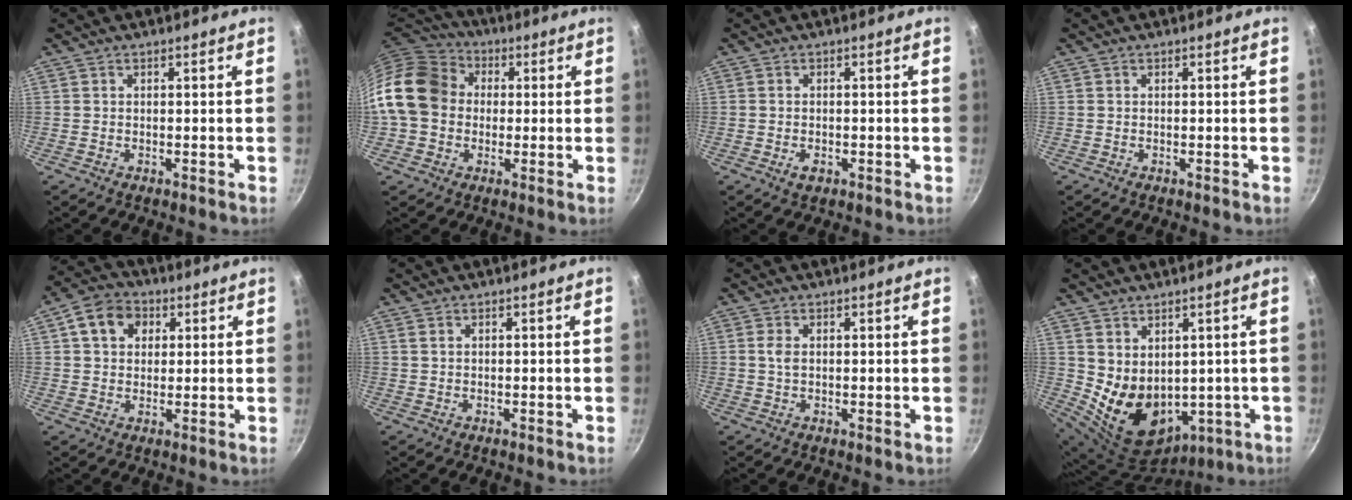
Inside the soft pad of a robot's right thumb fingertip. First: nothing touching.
{"total": 16.0, "force": [1.2, 13.2, 8.9], "torque": [-0.145, 0.034, 0.010]}
{"total": 2.1, "force": [-0.8, 1.3, 1.4], "torque": [-0.023, 0.000, -0.013]}
{"total": 0.0}
{"total": 8.6, "force": [2.8, 6.7, 4.5], "torque": [-0.054, 0.008, 0.034]}
{"total": 0.7, "force": [0.4, 0.5, 0.4], "torque": [-0.007, 0.001, 0.008]}
{"total": 2.1, "force": [0.5, 1.2, 1.7], "torque": [-0.031, 0.001, 0.009]}
{"total": 12.4, "force": [1.8, 9.5, 7.9], "torque": [-0.106, -0.027, 0.064]}